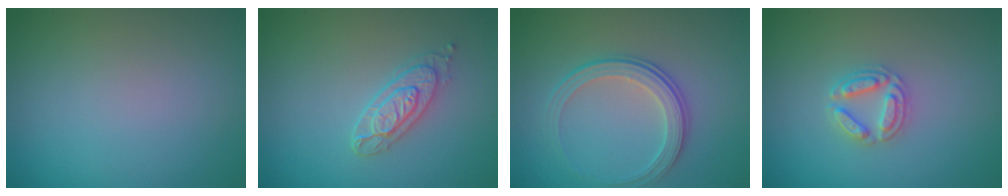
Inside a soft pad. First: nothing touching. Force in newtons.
{"total": 2.9, "press": 2.5, "slide": 1.5}
{"total": 3.4, "press": 2.8, "slide": 1.9}
{"total": 2.8, "press": 2.7, "slide": 0.5}